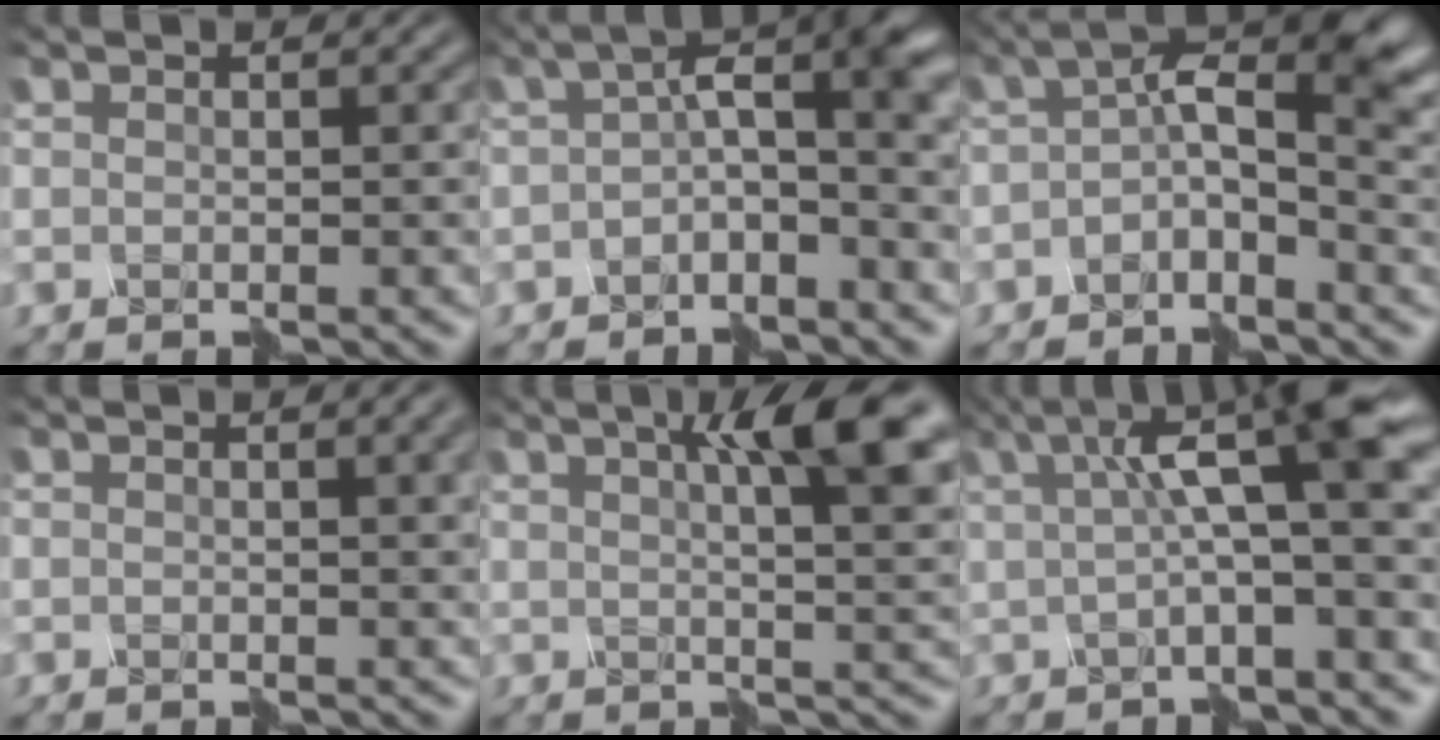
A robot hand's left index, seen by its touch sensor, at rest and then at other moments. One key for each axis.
{"total": 4.6, "fx": -0.4, "fy": 1.7, "fz": 4.3, "tx": -0.062, "ty": 0.024, "tz": -0.024}
{"total": 7.5, "fx": 0.8, "fy": 3.4, "fz": 6.7, "tx": -0.100, "ty": 0.029, "tz": -0.009}
{"total": 5.1, "fx": 1.2, "fy": 2.5, "fz": 4.3, "tx": -0.024, "ty": 0.016, "tz": 0.014}
{"total": 9.4, "fx": 4.0, "fy": 2.5, "fz": 8.1, "tx": -0.078, "ty": 0.024, "tz": 0.047}
{"total": 7.7, "fx": 2.3, "fy": 1.4, "fz": 7.2, "tx": -0.102, "ty": 0.031, "tz": 0.025}